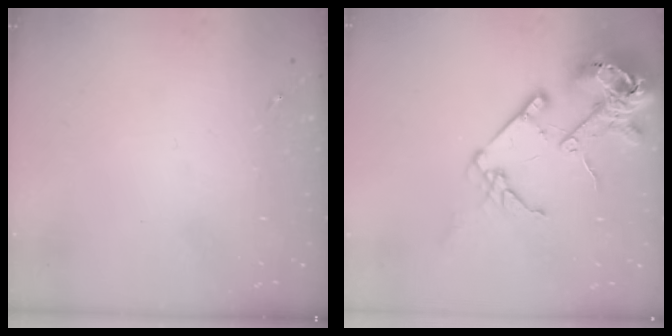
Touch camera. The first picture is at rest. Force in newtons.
{"total": 17.6, "press": 17.4, "slide": 2.3}